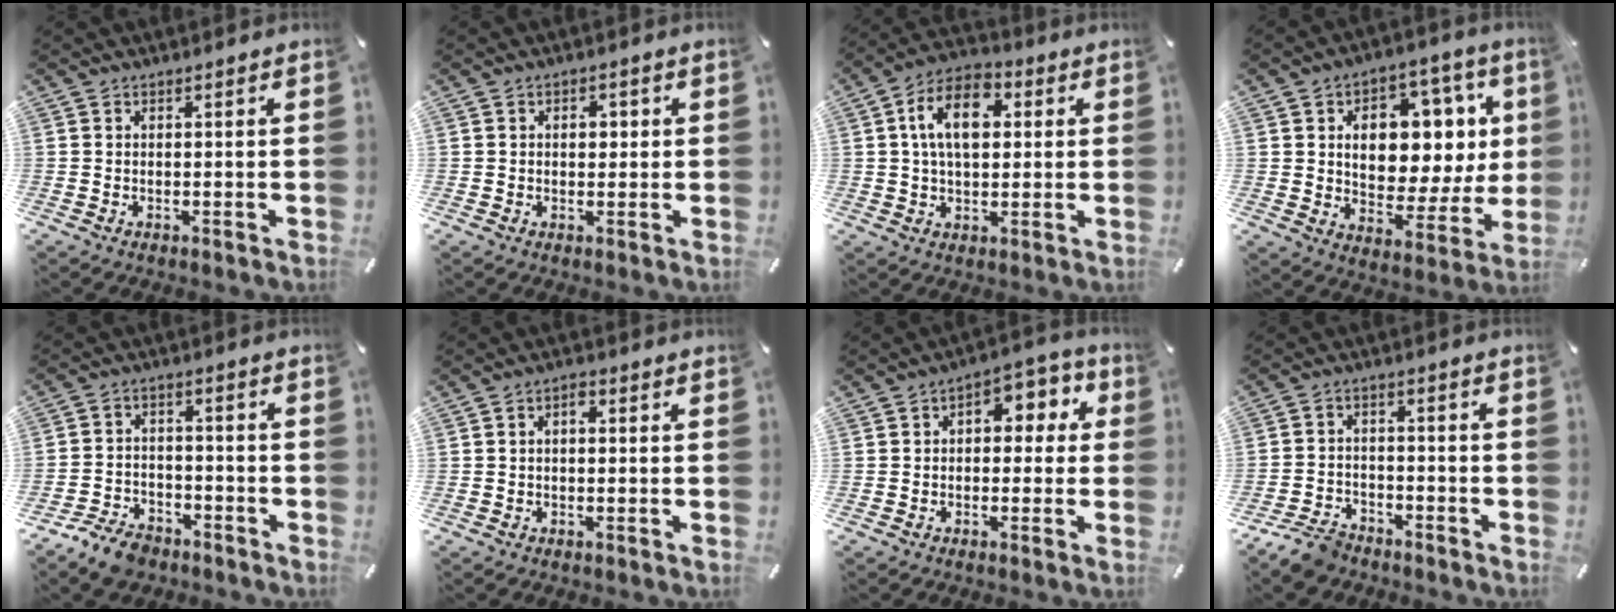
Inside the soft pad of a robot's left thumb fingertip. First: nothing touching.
{"total": 2.3, "force": [0.3, 1.8, 1.4], "torque": [-0.006, -0.001, -0.004]}
{"total": 12.2, "force": [2.6, 7.8, 9.0], "torque": [-0.158, 0.007, 0.045]}
{"total": 13.7, "force": [3.6, 9.8, 8.9], "torque": [-0.119, -0.027, 0.067]}
{"total": 7.3, "force": [-5.8, 3.8, 2.5], "torque": [-0.046, 0.036, -0.109]}
{"total": 2.0, "force": [-0.1, 1.0, 1.7], "torque": [-0.034, 0.008, -0.003]}
{"total": 5.6, "force": [0.5, 4.1, 3.7], "torque": [-0.041, 0.005, -0.002]}
{"total": 6.9, "force": [-5.7, 3.0, 2.3], "torque": [-0.050, 0.027, -0.110]}